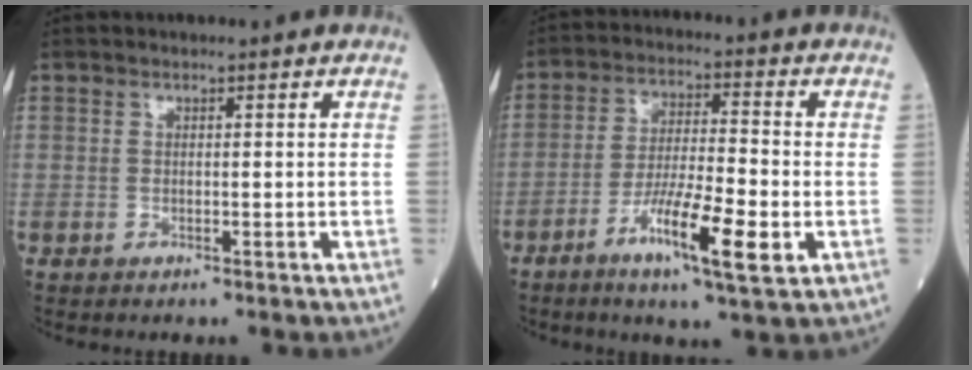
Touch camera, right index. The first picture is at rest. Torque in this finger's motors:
{"motor_torque": [0.47, -0.24, 0.22, 0.17]}